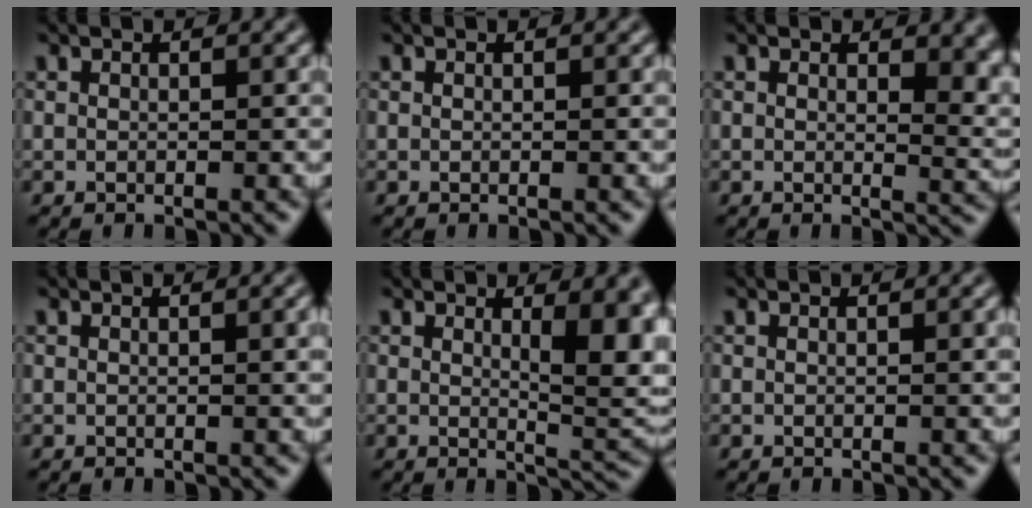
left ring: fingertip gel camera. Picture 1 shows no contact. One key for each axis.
{"total": 0.0}
{"total": 4.5, "fx": 1.4, "fy": 2.3, "fz": 3.6, "tx": -0.032, "ty": -0.011, "tz": 0.023}
{"total": 1.4, "fx": 0.2, "fy": 0.3, "fz": 1.4, "tx": -0.017, "ty": 0.001, "tz": 0.001}
{"total": 6.5, "fx": 1.4, "fy": 2.1, "fz": 6.0, "tx": -0.070, "ty": -0.007, "tz": 0.028}
{"total": 0.8, "fx": 0.1, "fy": 0.1, "fz": 0.8, "tx": -0.010, "ty": 0.000, "tz": 0.001}